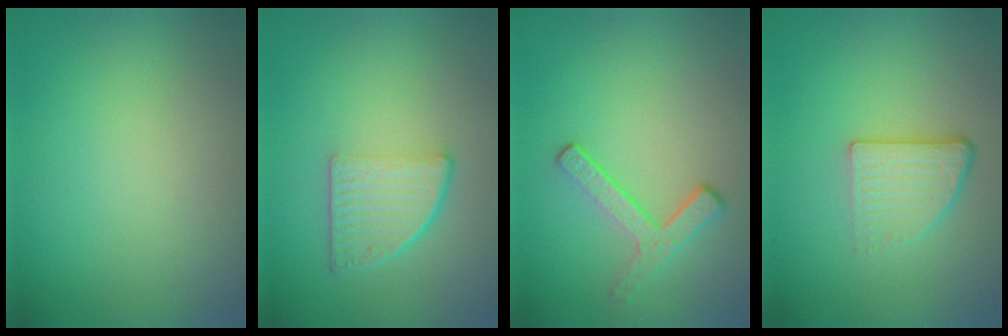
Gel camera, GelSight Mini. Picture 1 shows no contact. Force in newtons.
{"total": 4.7, "press": 3.3, "slide": 3.3}
{"total": 2.9, "press": 2.3, "slide": 1.7}
{"total": 3.8, "press": 2.4, "slide": 2.9}